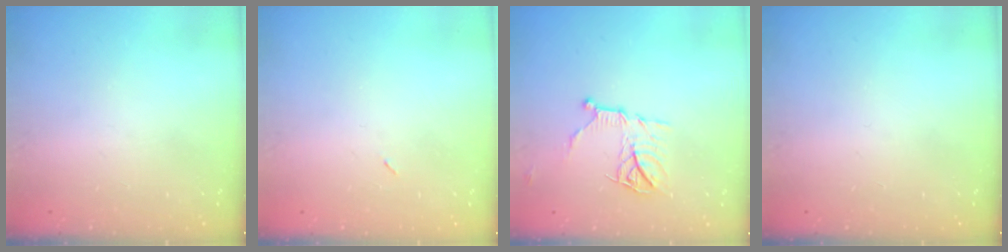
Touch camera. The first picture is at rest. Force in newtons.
{"total": 2.2, "press": 2.1, "slide": 0.9}
{"total": 10.8, "press": 10.8, "slide": 0.4}
{"total": 0.0}